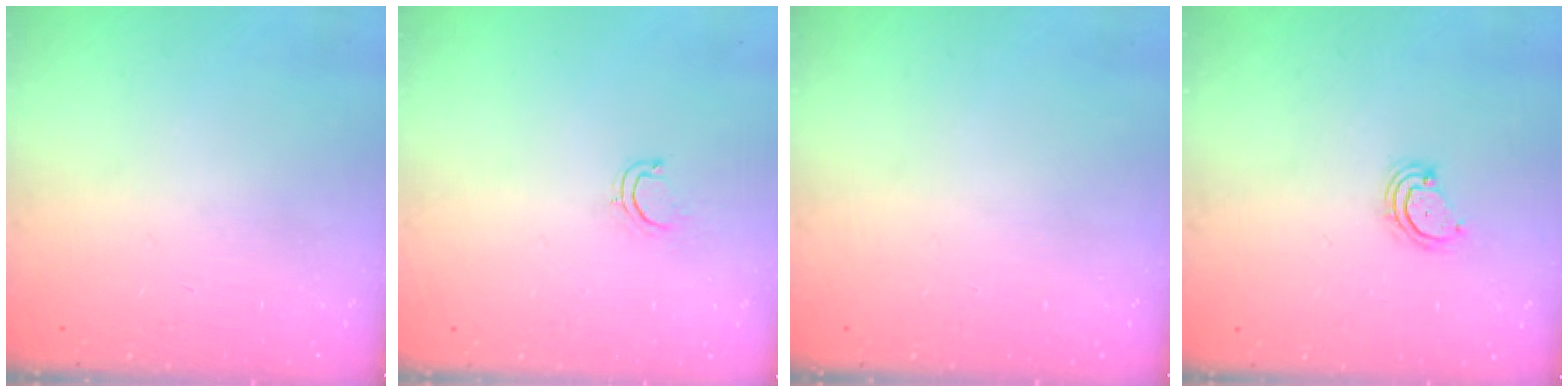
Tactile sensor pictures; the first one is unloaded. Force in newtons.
{"total": 4.1, "press": 4.1, "slide": 0.7}
{"total": 0.0}
{"total": 3.3, "press": 3.2, "slide": 0.7}